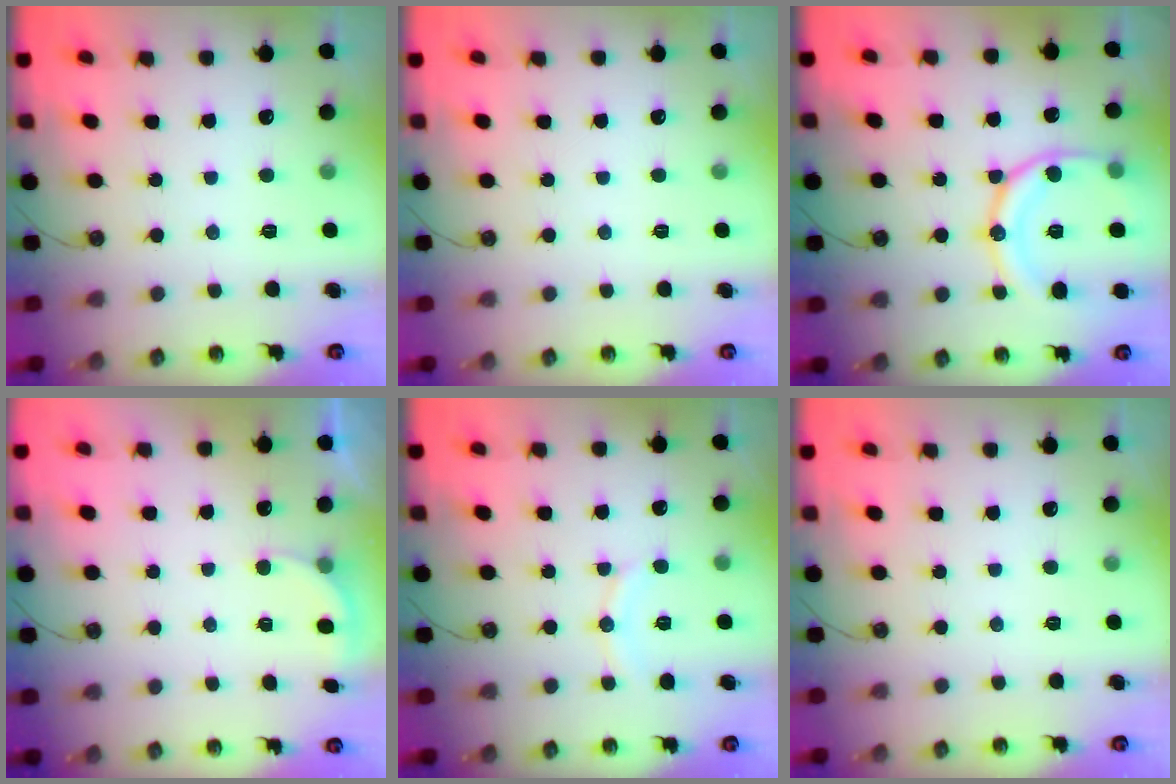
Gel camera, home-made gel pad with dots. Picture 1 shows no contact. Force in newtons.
{"total": 0.0}
{"total": 15.9, "press": 15.8, "slide": 1.7}
{"total": 2.5, "press": 2.4, "slide": 0.7}
{"total": 7.4, "press": 7.4, "slide": 0.7}
{"total": 0.0}